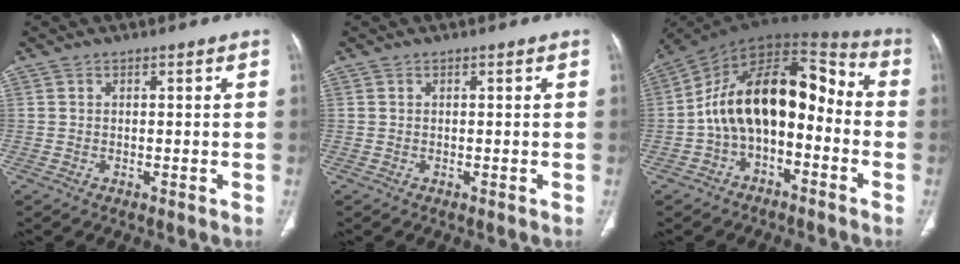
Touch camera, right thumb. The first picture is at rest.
{"total": 0.0}
{"total": 18.0, "force": [-3.0, 10.7, 14.1], "torque": [-0.206, 0.083, -0.059]}